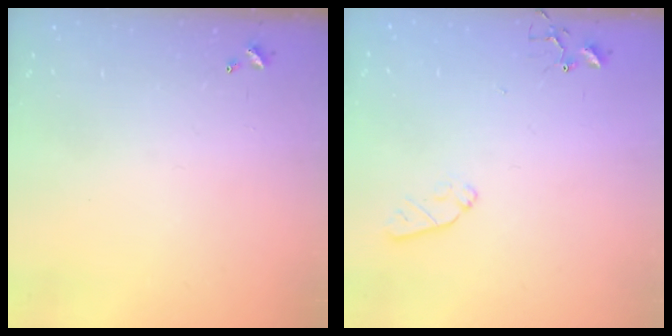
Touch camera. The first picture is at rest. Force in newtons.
{"total": 5.9, "press": 5.8, "slide": 0.8}